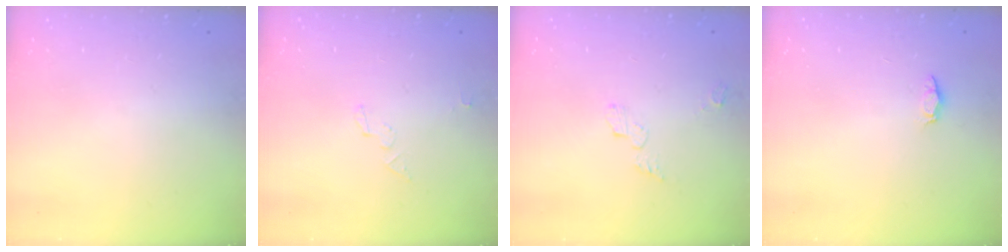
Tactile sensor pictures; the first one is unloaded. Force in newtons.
{"total": 2.8, "press": 2.8, "slide": 0.1}
{"total": 3.6, "press": 3.6, "slide": 0.0}
{"total": 2.5, "press": 2.5, "slide": 0.3}